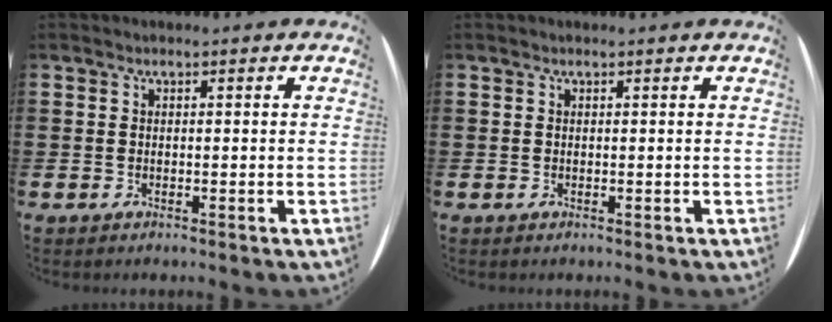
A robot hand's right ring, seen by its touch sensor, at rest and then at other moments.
{"total": 0.0}